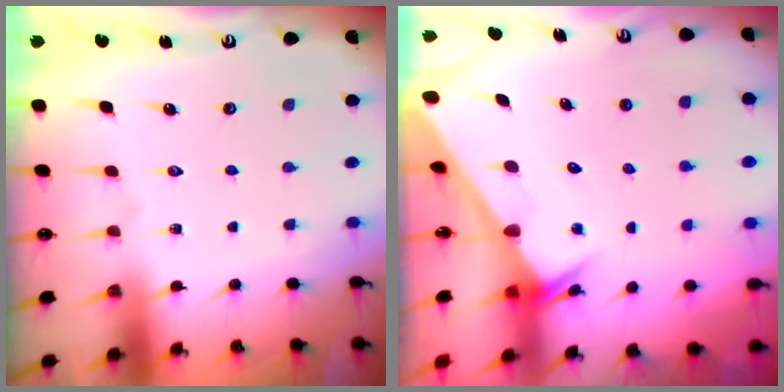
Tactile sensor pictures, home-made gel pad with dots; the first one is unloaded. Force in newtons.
{"total": 2.5, "press": 2.5, "slide": 0.1}